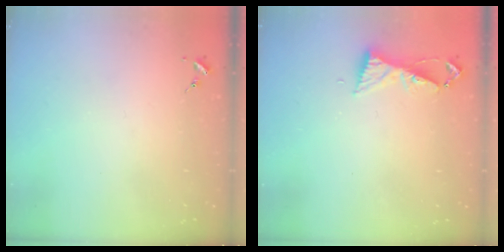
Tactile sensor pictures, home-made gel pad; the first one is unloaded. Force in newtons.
{"total": 6.0, "press": 5.9, "slide": 0.7}